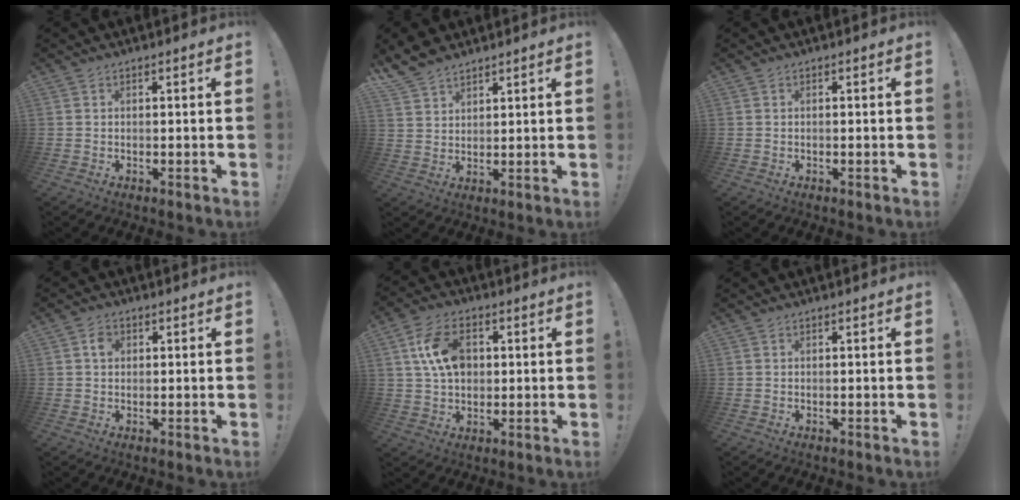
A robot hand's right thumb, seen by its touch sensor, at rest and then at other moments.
{"total": 6.8, "force": [5.7, 3.0, 2.0], "torque": [-0.042, -0.032, 0.114]}
{"total": 0.0}
{"total": 2.5, "force": [0.6, 1.9, 1.4], "torque": [-0.010, -0.002, 0.005]}
{"total": 12.3, "force": [3.0, 8.3, 8.5], "torque": [-0.147, 0.012, 0.061]}
{"total": 0.0}